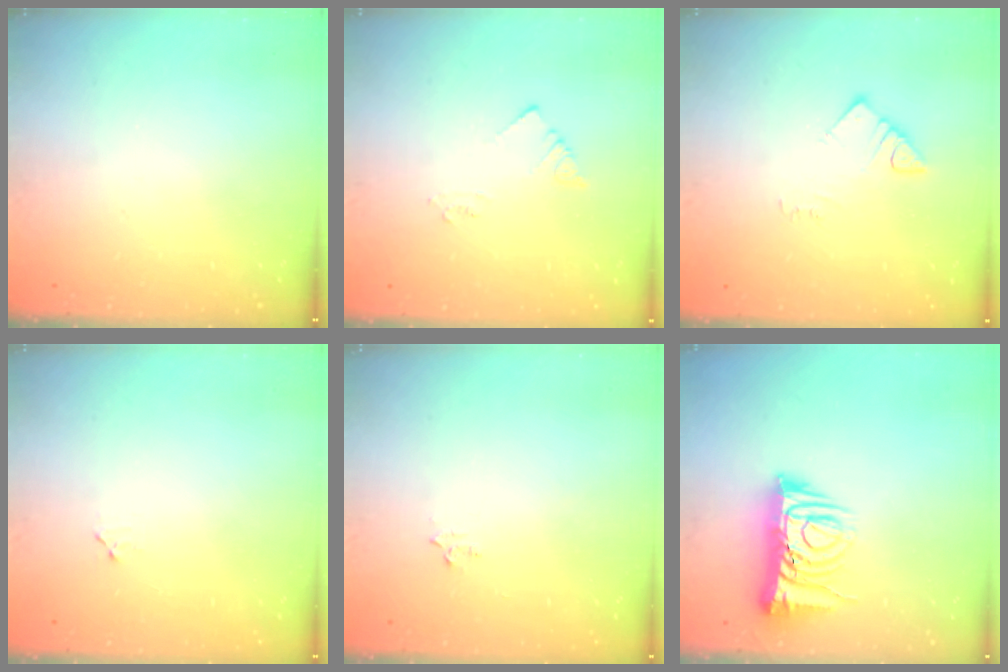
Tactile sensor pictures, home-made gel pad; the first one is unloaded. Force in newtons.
{"total": 2.1, "press": 2.1, "slide": 0.3}
{"total": 2.8, "press": 2.8, "slide": 0.2}
{"total": 3.4, "press": 3.4, "slide": 0.4}
{"total": 2.9, "press": 2.8, "slide": 0.4}
{"total": 10.1, "press": 10.0, "slide": 1.4}